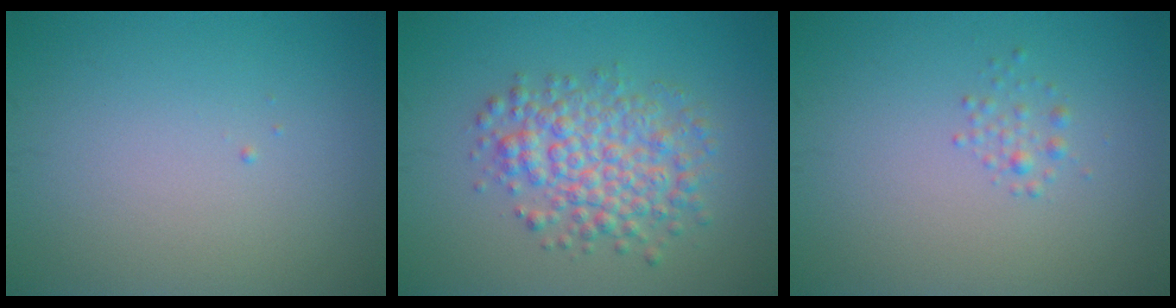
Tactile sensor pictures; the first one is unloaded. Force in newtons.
{"total": 5.2, "press": 5.2, "slide": 0.1}
{"total": 1.0, "press": 1.0, "slide": 0.0}